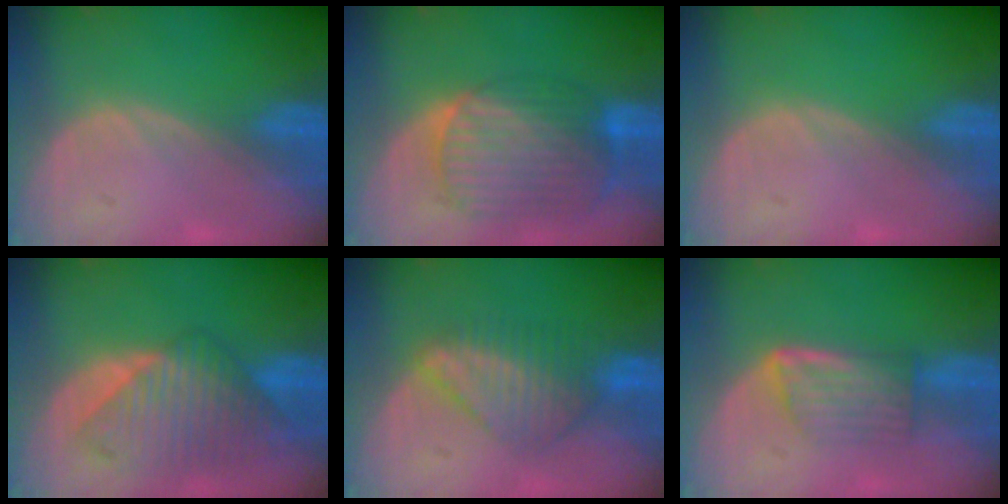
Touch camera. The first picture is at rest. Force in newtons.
{"total": 10.5, "press": 8.9, "slide": 5.5}
{"total": 0.0}
{"total": 9.6, "press": 8.5, "slide": 4.5}
{"total": 6.7, "press": 6.6, "slide": 1.3}
{"total": 5.7, "press": 5.3, "slide": 2.3}